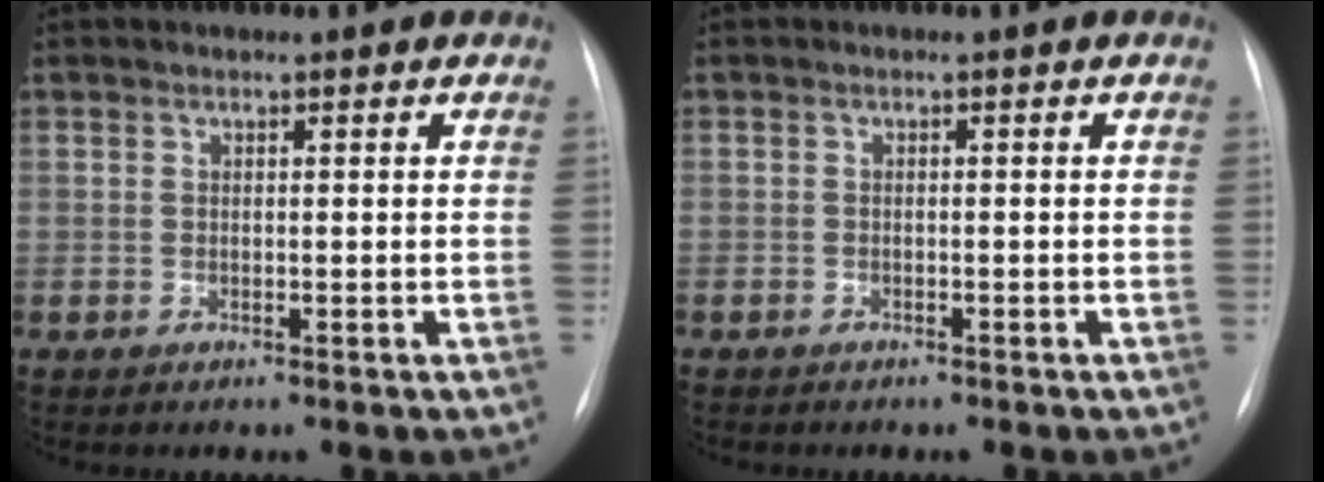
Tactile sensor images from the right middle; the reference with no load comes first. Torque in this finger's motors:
{"motor_torque": [-0.15, -0.45, -0.68, -0.21]}